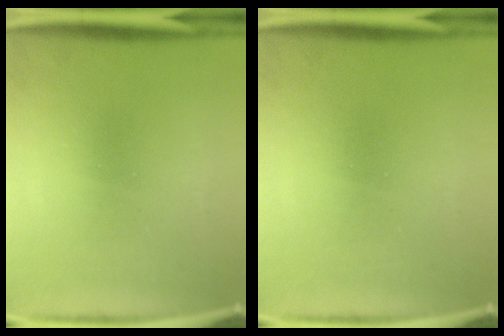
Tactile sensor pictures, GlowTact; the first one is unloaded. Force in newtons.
{"total": 0.0}